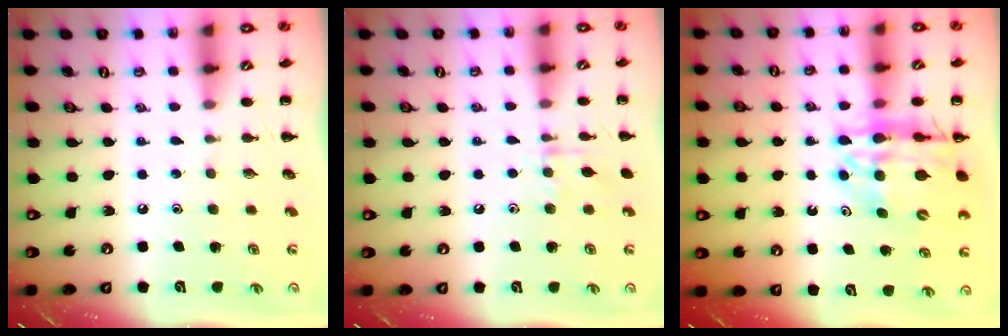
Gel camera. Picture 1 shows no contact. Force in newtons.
{"total": 6.5, "press": 6.5, "slide": 1.1}
{"total": 16.7, "press": 16.2, "slide": 4.2}